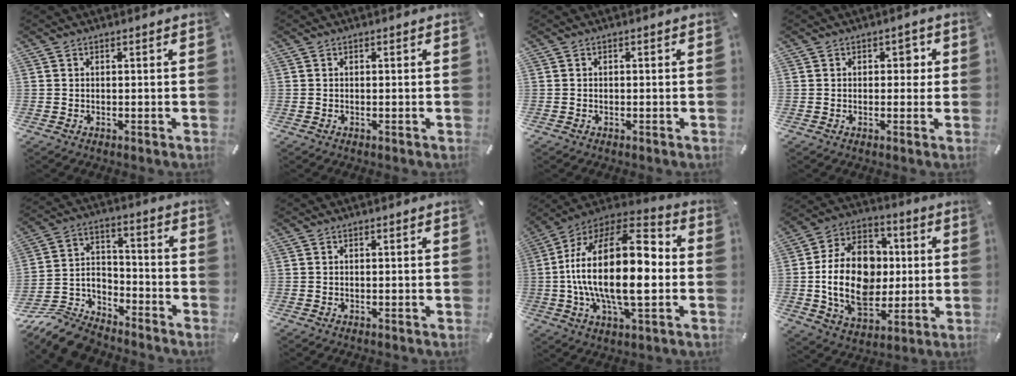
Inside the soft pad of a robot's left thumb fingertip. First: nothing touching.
{"total": 0.0}
{"total": 0.7, "force": [-0.2, 0.6, 0.2], "torque": [-0.003, 0.005, -0.007]}
{"total": 2.6, "force": [0.3, 1.9, 1.7], "torque": [-0.003, -0.003, -0.006]}
{"total": 12.3, "force": [-10.9, 4.9, 2.9], "torque": [-0.051, 0.047, -0.211]}
{"total": 0.0}
{"total": 26.5, "force": [-1.5, 12.4, 23.3], "torque": [-0.444, 0.002, -0.027]}
{"total": 20.0, "force": [-0.7, 15.1, 13.1], "torque": [-0.263, 0.004, -0.009]}